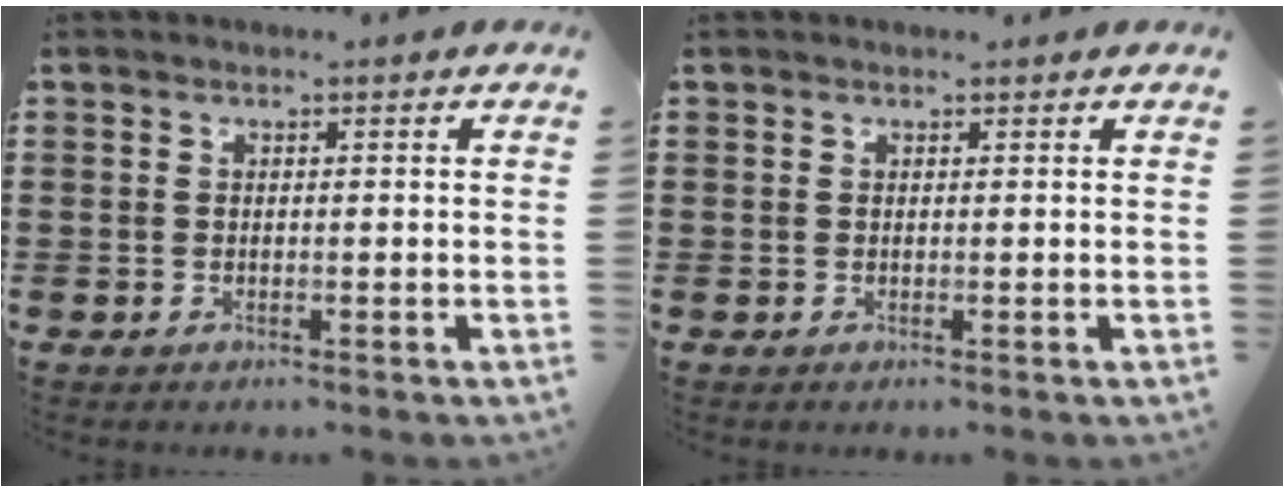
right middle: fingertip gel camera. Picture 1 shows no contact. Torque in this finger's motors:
{"motor_torque": [0.19, -0.03, 0.03, 0.00]}